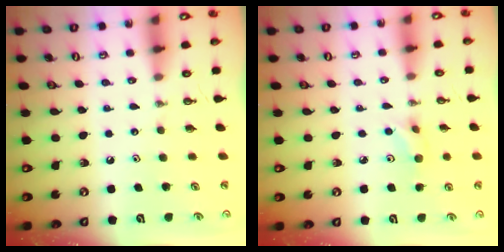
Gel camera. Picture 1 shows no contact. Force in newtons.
{"total": 5.0, "press": 4.9, "slide": 1.0}